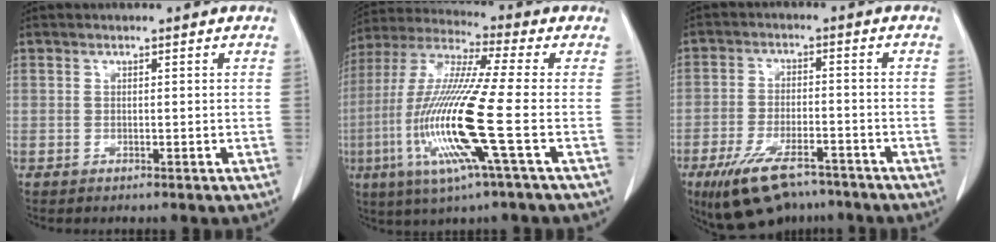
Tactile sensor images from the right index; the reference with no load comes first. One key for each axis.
{"total": 16.7, "fx": -4.3, "fy": -0.5, "fz": 16.1, "tx": -0.339, "ty": -0.018, "tz": -0.093}
{"total": 11.6, "fx": -8.3, "fy": 4.4, "fz": 6.8, "tx": -0.130, "ty": -0.006, "tz": -0.137}